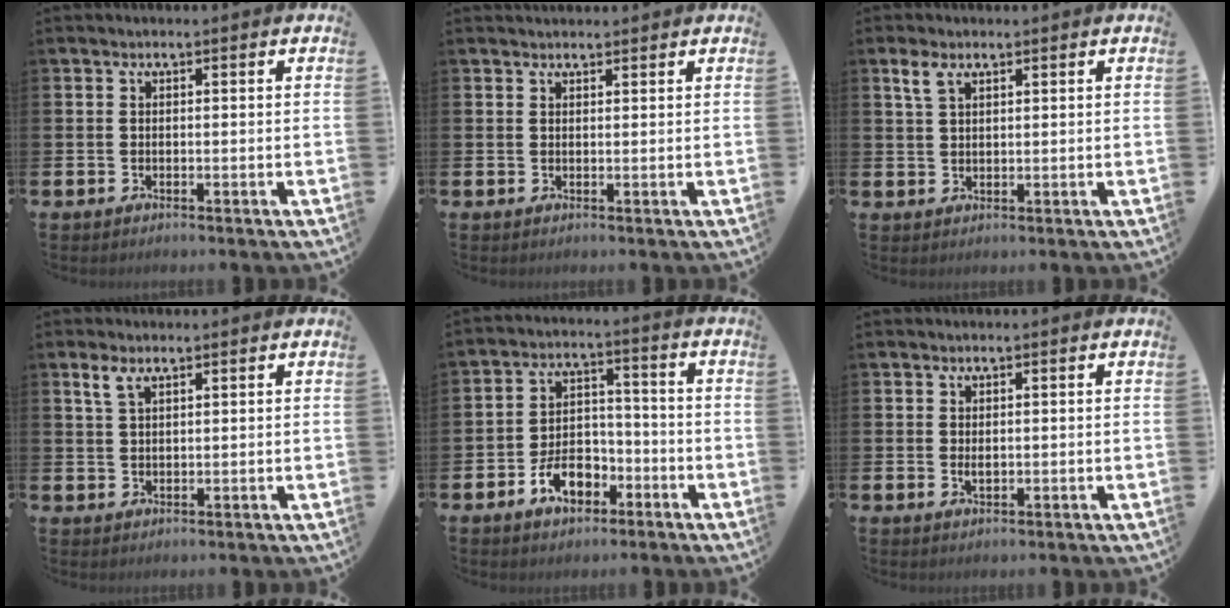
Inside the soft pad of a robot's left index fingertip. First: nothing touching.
{"total": 1.3, "force": [1.3, 0.3, 0.0], "torque": [0.011, -0.002, 0.022]}
{"total": 2.9, "force": [2.0, 1.3, 1.7], "torque": [-0.029, 0.003, 0.033]}
{"total": 2.7, "force": [1.9, 1.1, 1.6], "torque": [-0.025, 0.002, 0.031]}
{"total": 6.3, "force": [-3.4, 4.0, 3.6], "torque": [-0.047, 0.013, -0.065]}
{"total": 1.0, "force": [0.4, 0.5, 0.8], "torque": [-0.011, 0.003, 0.006]}